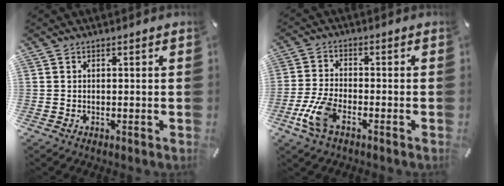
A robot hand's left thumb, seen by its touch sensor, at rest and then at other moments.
{"total": 8.2, "force": [-3.8, 3.8, 6.2], "torque": [-0.151, -0.004, -0.070]}